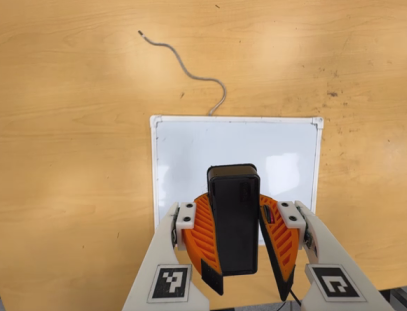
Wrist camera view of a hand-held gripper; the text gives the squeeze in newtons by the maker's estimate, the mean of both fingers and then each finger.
{"total": 9.8, "left": 9.8, "right": 9.8}